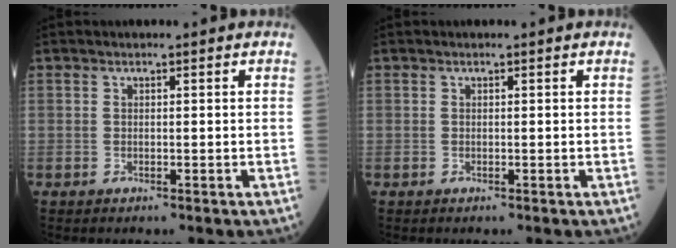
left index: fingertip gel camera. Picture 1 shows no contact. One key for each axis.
{"total": 0.0}